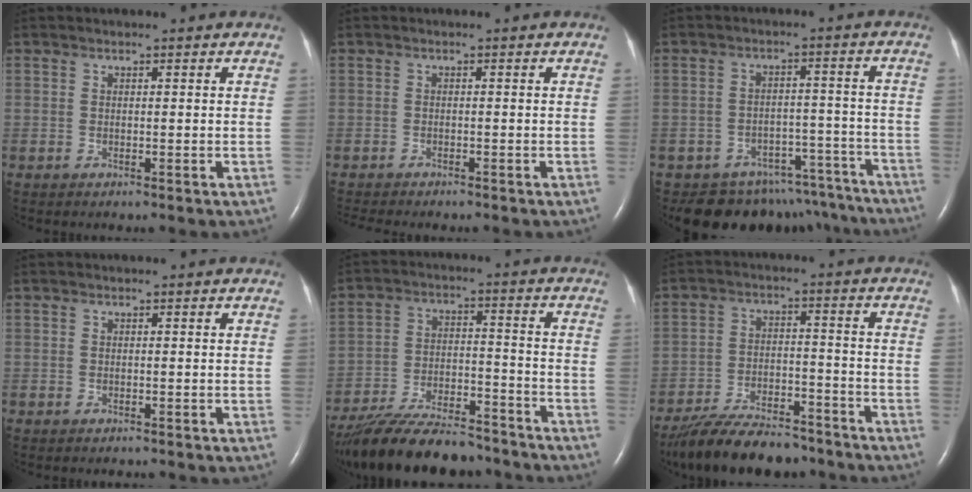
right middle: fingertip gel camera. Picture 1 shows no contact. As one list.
[{"total": 4.9, "force": [-4.3, 0.8, 2.1], "torque": [-0.026, -0.008, -0.062]}, {"total": 13.6, "force": [-12.1, 6.1, 1.1], "torque": [0.004, 0.041, -0.141]}, {"total": 0.9, "force": [-0.8, 0.2, 0.3], "torque": [-0.009, -0.002, -0.011]}, {"total": 19.2, "force": [-17.0, 3.9, 8.1], "torque": [-0.161, -0.015, -0.271]}, {"total": 15.3, "force": [-13.3, 3.9, 6.5], "torque": [-0.121, -0.002, -0.213]}]